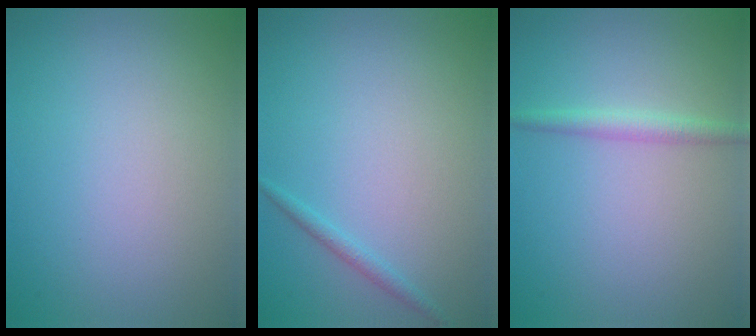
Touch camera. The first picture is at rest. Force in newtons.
{"total": 1.1, "press": 1.0, "slide": 0.1}
{"total": 1.7, "press": 1.7, "slide": 0.1}